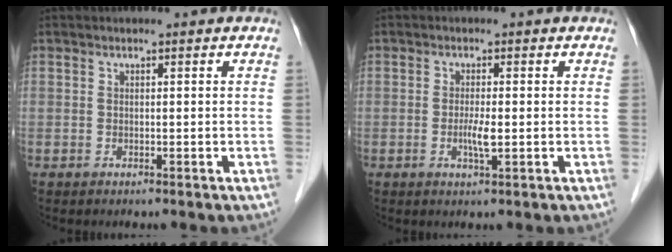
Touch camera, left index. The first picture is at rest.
{"total": 2.4, "force": [-0.6, 0.2, 2.3], "torque": [-0.047, -0.007, -0.010]}